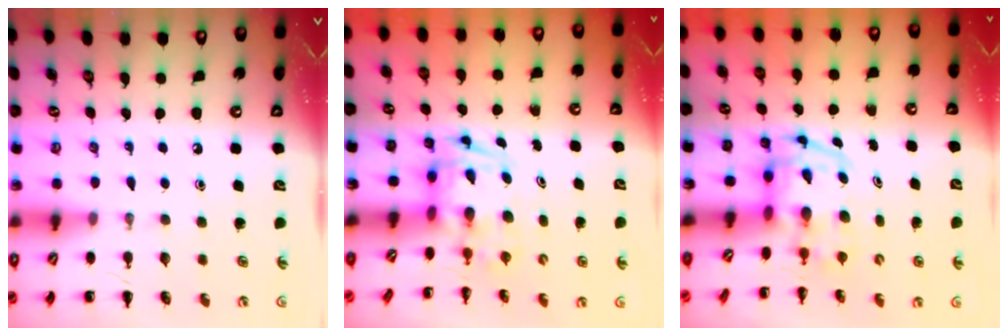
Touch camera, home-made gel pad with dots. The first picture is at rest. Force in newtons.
{"total": 2.8, "press": 2.7, "slide": 0.5}
{"total": 3.7, "press": 3.6, "slide": 0.7}